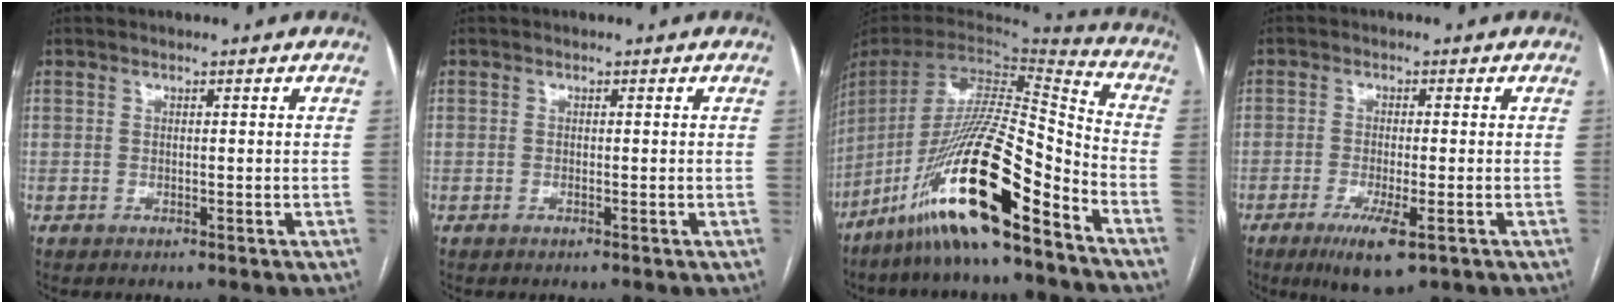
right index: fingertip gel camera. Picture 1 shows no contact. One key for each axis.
{"total": 0.0}
{"total": 22.4, "fx": -14.3, "fy": 2.3, "fz": 17.0, "tx": -0.337, "ty": -0.028, "tz": -0.263}
{"total": 6.7, "fx": -3.4, "fy": 1.2, "fz": 5.6, "tx": -0.101, "ty": -0.017, "tz": -0.053}